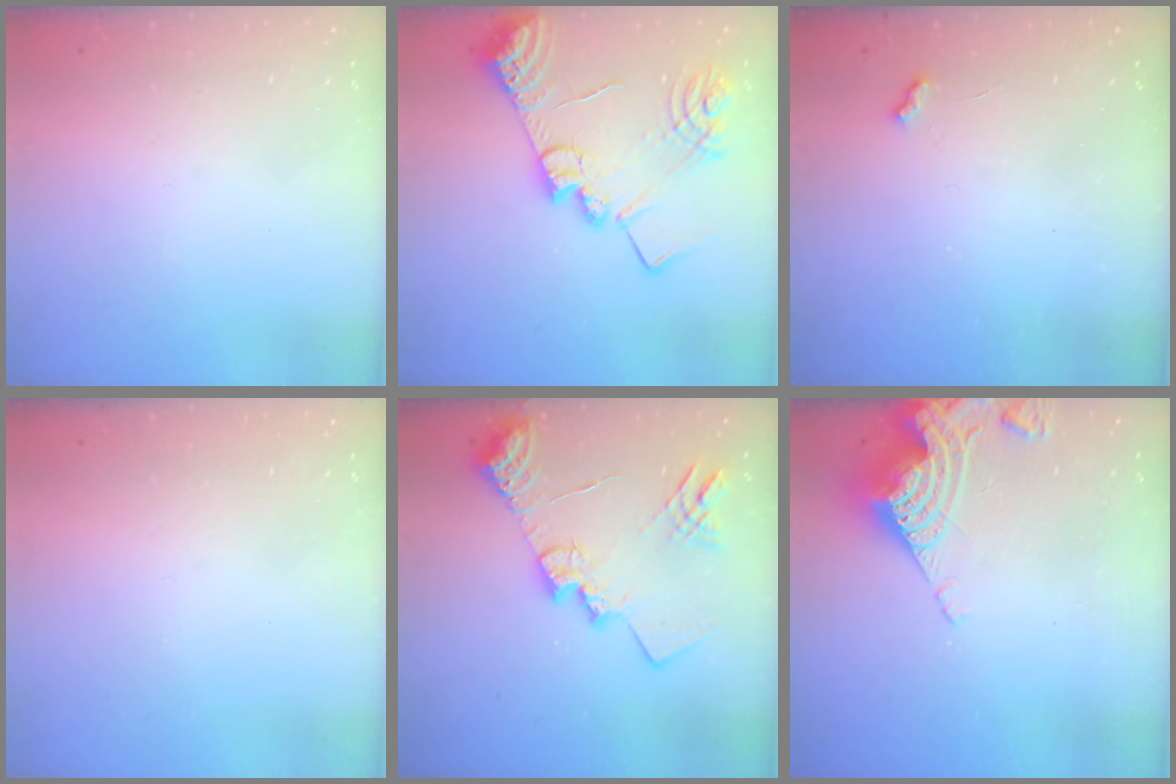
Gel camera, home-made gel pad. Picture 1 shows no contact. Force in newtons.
{"total": 18.2, "press": 18.1, "slide": 1.5}
{"total": 2.8, "press": 2.7, "slide": 0.5}
{"total": 0.0}
{"total": 19.1, "press": 19.0, "slide": 1.6}
{"total": 12.1, "press": 12.1, "slide": 1.2}